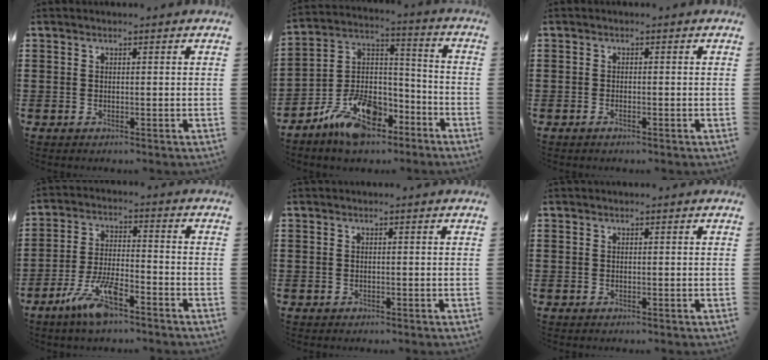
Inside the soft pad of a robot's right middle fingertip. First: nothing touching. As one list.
[{"total": 13.2, "force": [-9.7, 6.0, 6.6], "torque": [-0.128, 0.048, -0.182]}, {"total": 0.7, "force": [-0.4, 0.1, 0.6], "torque": [-0.014, -0.006, -0.006]}, {"total": 8.5, "force": [-5.5, 2.2, 6.0], "torque": [-0.134, -0.002, -0.105]}, {"total": 0.0}, {"total": 0.0}]